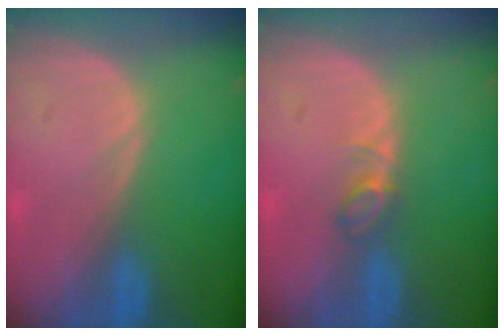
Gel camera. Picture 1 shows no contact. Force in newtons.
{"total": 2.4, "press": 2.4, "slide": 0.4}